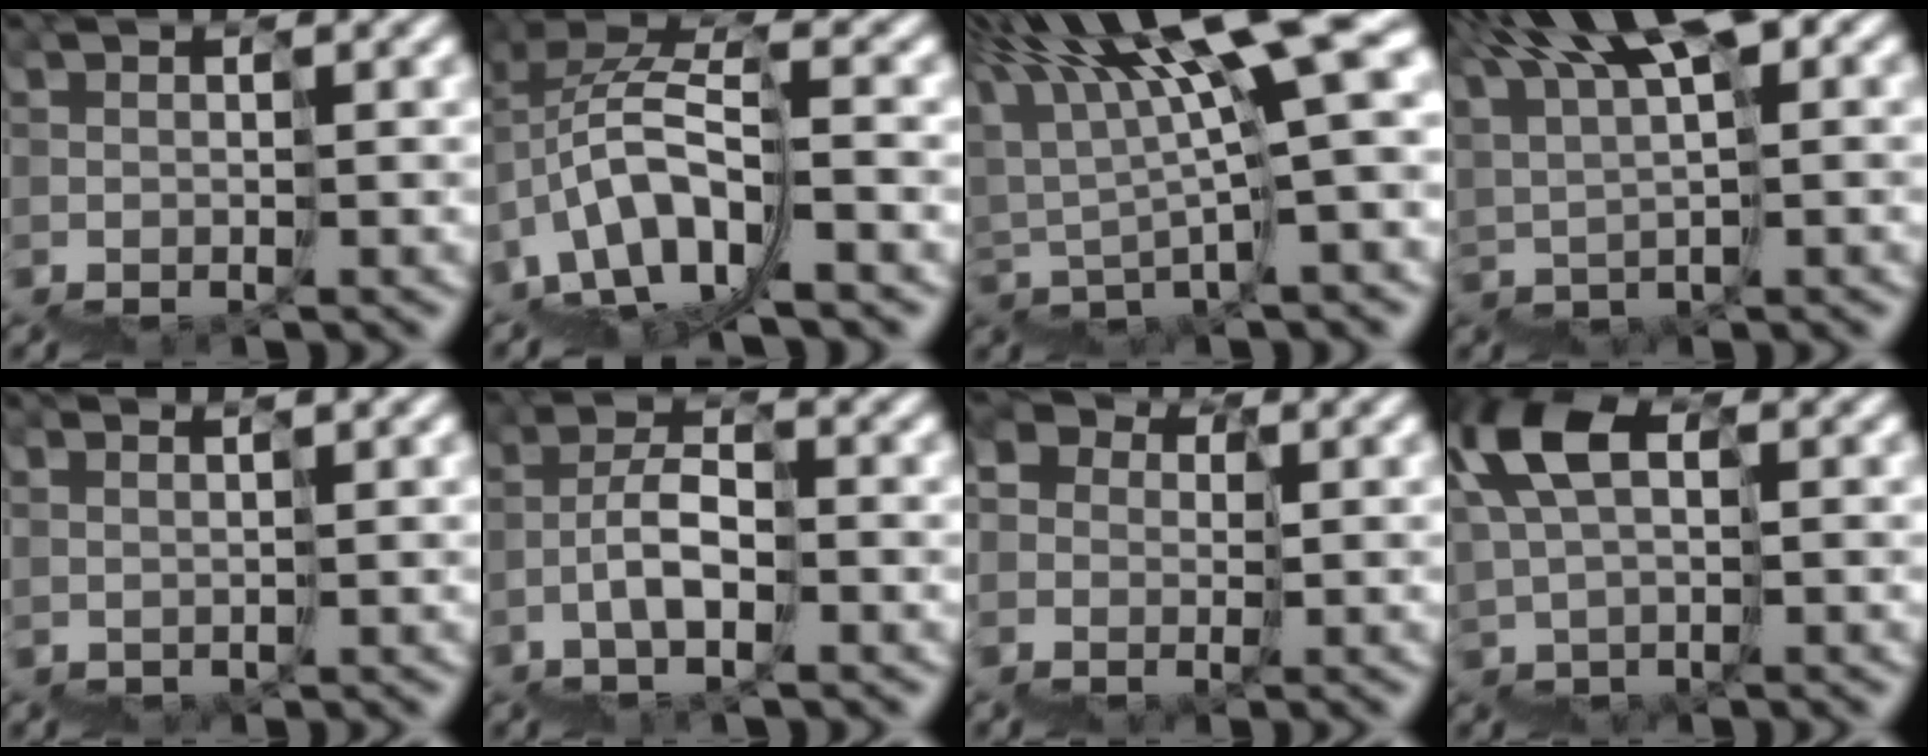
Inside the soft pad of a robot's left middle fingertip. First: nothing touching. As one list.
[{"total": 4.4, "force": [-1.0, 1.7, 4.0], "torque": [-0.081, 0.053, -0.024]}, {"total": 10.8, "force": [7.0, 0.1, 8.3], "torque": [-0.150, 0.042, 0.123]}, {"total": 9.1, "force": [7.7, 1.2, 4.6], "torque": [-0.089, 0.051, 0.134]}, {"total": 2.8, "force": [2.5, -0.9, -0.9], "torque": [0.023, 0.024, 0.039]}, {"total": 1.3, "force": [0.5, -0.8, -0.9], "torque": [0.006, 0.046, -0.009]}, {"total": 5.4, "force": [1.0, 5.3, -0.5], "torque": [0.012, 0.039, -0.026]}, {"total": 5.4, "force": [4.6, 1.8, 2.1], "torque": [-0.070, 0.039, 0.070]}]